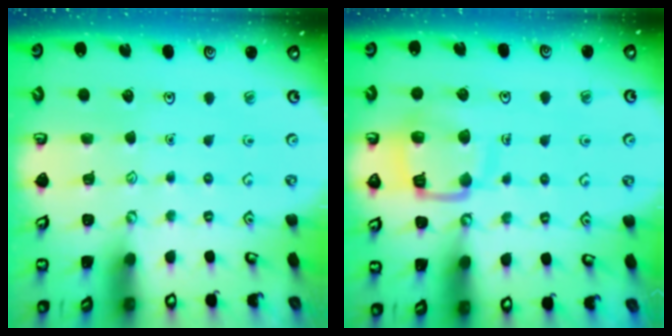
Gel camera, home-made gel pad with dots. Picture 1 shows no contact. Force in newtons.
{"total": 12.2, "press": 12.2, "slide": 1.3}